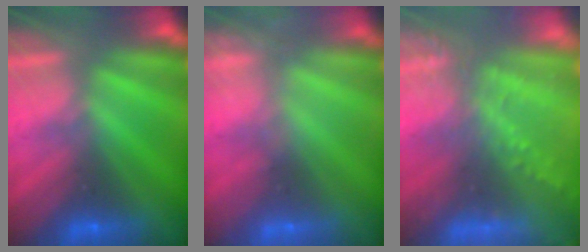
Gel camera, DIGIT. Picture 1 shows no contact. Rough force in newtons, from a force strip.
{"total": 2.5}
{"total": 8.5}